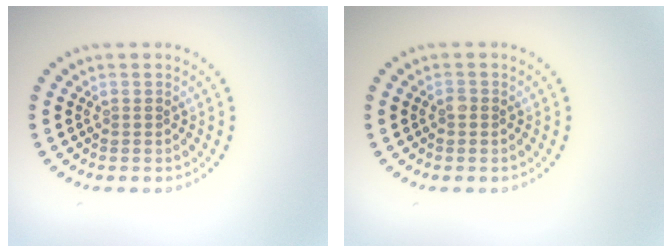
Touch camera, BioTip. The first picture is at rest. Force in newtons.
{"total": 0.5, "press": 0.4, "slide": 0.3}